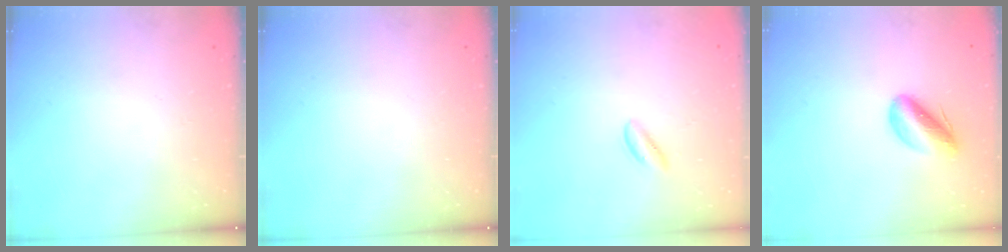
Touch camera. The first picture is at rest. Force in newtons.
{"total": 0.0}
{"total": 0.5, "press": 0.4, "slide": 0.4}
{"total": 6.3, "press": 6.3, "slide": 0.8}